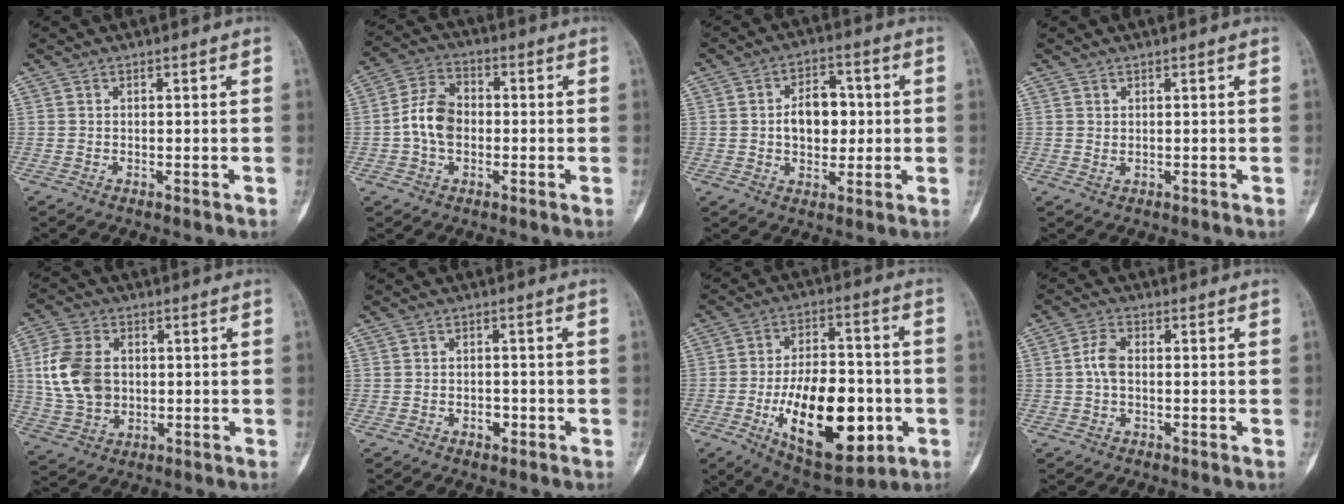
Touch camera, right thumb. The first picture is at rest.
{"total": 8.2, "force": [-1.0, 5.8, 5.7], "torque": [-0.097, 0.023, -0.028]}
{"total": 9.1, "force": [0.4, 6.1, 6.7], "torque": [-0.068, 0.012, 0.003]}
{"total": 0.6, "force": [0.3, 0.3, 0.4], "torque": [-0.005, 0.001, 0.006]}
{"total": 11.9, "force": [1.0, 8.7, 8.1], "torque": [-0.149, 0.004, 0.023]}
{"total": 2.3, "force": [-1.1, 1.6, 1.3], "torque": [-0.009, 0.009, -0.015]}
{"total": 22.4, "force": [-6.0, 11.4, 18.4], "torque": [-0.258, 0.020, -0.076]}
{"total": 3.5, "force": [-0.3, 2.0, 2.9], "torque": [-0.060, 0.011, -0.012]}